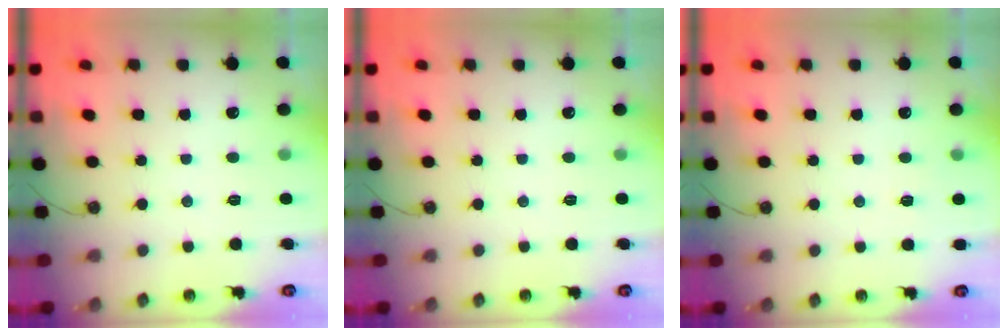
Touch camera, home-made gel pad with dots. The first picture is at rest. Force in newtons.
{"total": 0.0}
{"total": 2.6, "press": 1.9, "slide": 1.8}